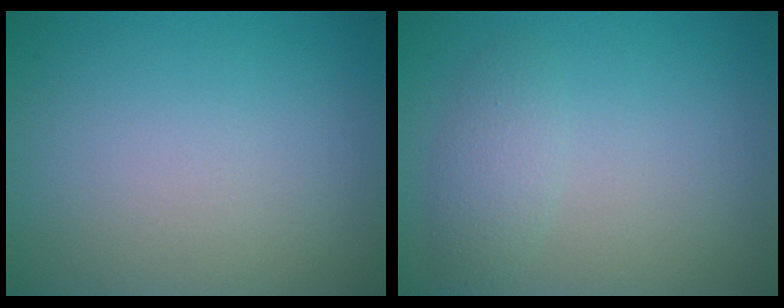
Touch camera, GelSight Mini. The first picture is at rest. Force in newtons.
{"total": 2.0, "press": 2.0, "slide": 0.1}